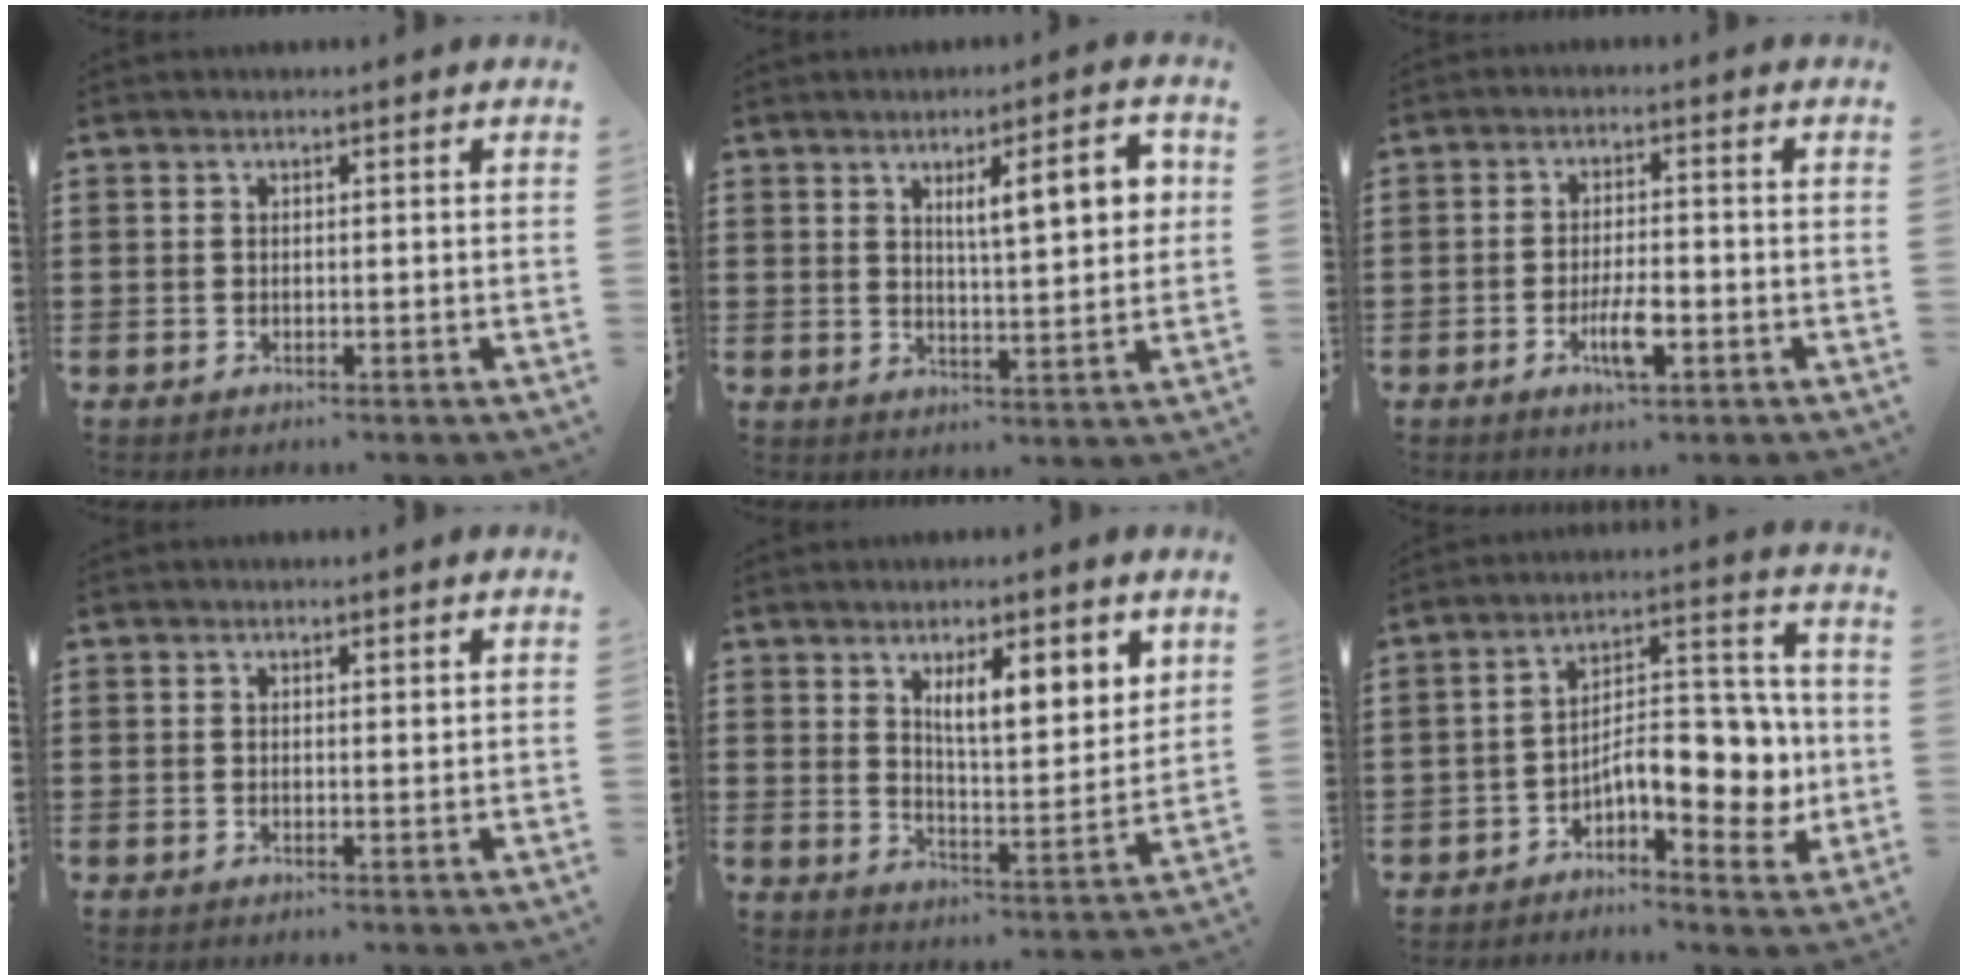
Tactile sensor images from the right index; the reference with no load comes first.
{"total": 7.9, "force": [2.8, 1.9, 7.2], "torque": [-0.109, -0.005, 0.038]}
{"total": 5.3, "force": [-2.1, 1.5, 4.6], "torque": [-0.096, -0.003, -0.042]}
{"total": 0.6, "force": [0.4, 0.3, 0.4], "torque": [-0.008, 0.002, 0.007]}
{"total": 6.8, "force": [3.8, 2.0, 5.2], "torque": [-0.086, -0.014, 0.059]}
{"total": 9.8, "force": [-2.4, 5.0, 8.2], "torque": [-0.100, -0.004, -0.044]}